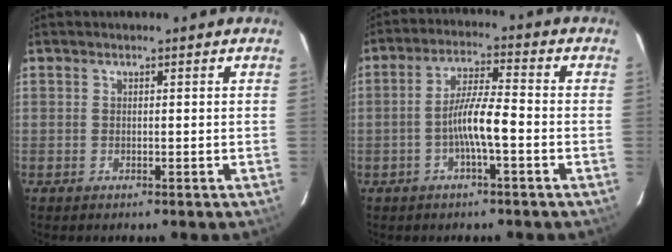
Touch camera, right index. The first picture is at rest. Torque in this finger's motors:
{"motor_torque": [0.94, -0.36, 0.73, 0.15]}